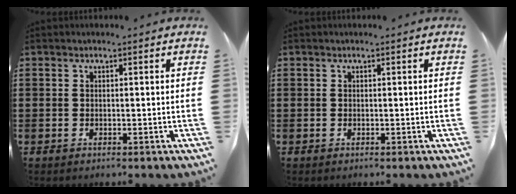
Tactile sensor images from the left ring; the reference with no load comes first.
{"total": 0.0}